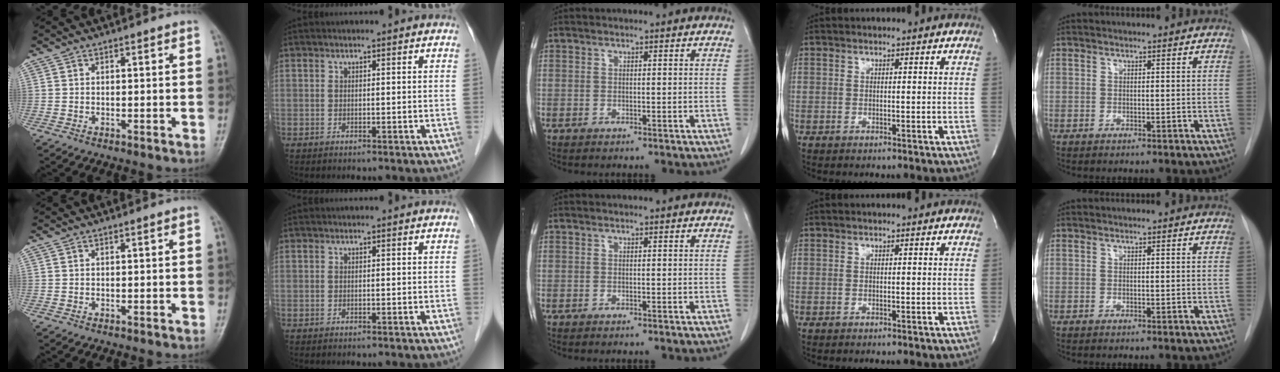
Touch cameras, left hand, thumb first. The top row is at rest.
{}